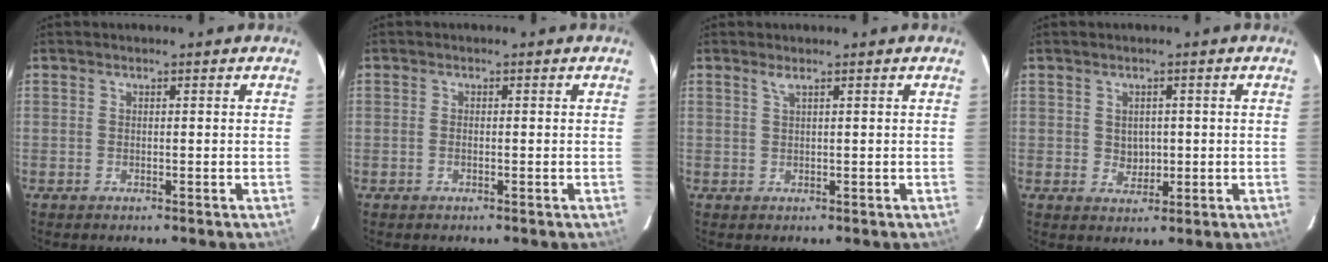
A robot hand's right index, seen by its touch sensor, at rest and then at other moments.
{"total": 0.7, "force": [-0.2, 0.3, 0.5], "torque": [-0.013, 0.001, -0.006]}
{"total": 1.0, "force": [0.6, -0.3, 0.7], "torque": [-0.012, 0.000, 0.010]}
{"total": 3.0, "force": [0.2, 2.7, 1.2], "torque": [-0.018, 0.002, 0.009]}